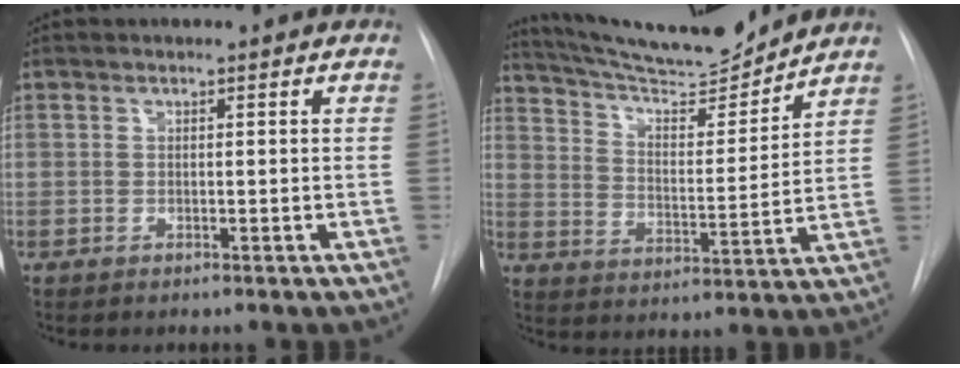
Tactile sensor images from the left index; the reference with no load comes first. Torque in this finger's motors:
{"motor_torque": [0.83, -1.07, 0.18, 0.03]}